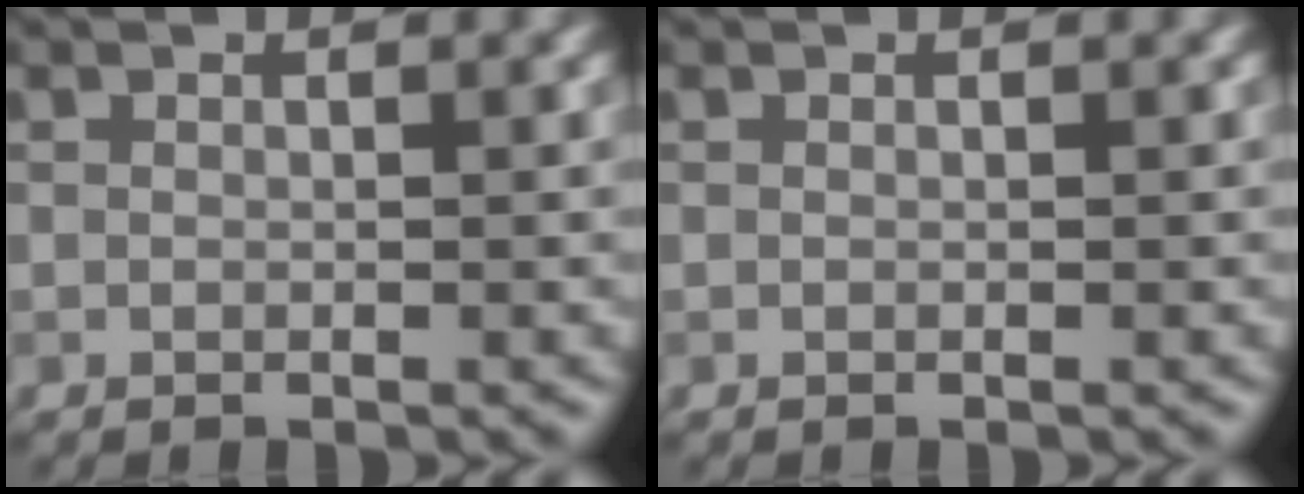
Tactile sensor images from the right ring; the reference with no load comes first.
{"total": 0.0}